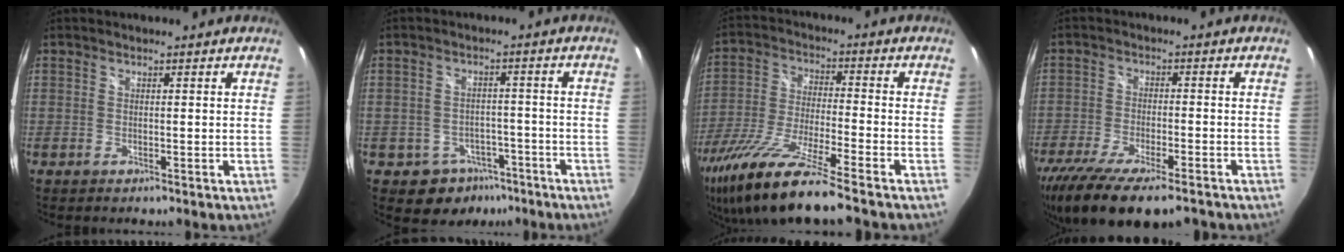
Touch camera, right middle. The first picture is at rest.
{"total": 7.3, "force": [-4.5, 5.5, 1.5], "torque": [-0.035, 0.019, -0.048]}
{"total": 17.7, "force": [-13.2, 0.9, 11.7], "torque": [-0.240, -0.049, -0.243]}
{"total": 17.6, "force": [-13.4, 4.7, 10.4], "torque": [-0.217, -0.059, -0.220]}